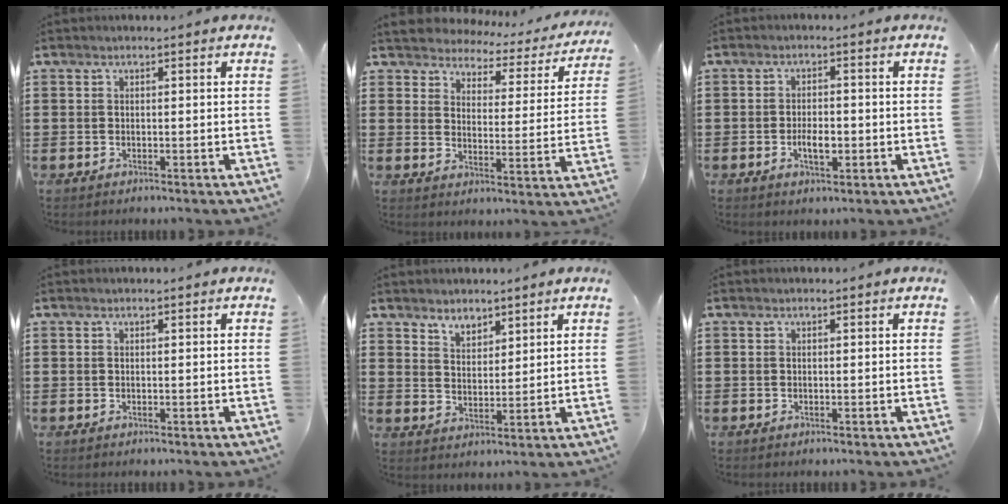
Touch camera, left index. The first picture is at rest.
{"total": 2.8, "force": [2.7, 0.8, -0.3], "torque": [-0.019, -0.024, 0.039]}
{"total": 3.5, "force": [-0.8, 1.5, 3.0], "torque": [-0.046, 0.001, -0.015]}
{"total": 0.0}
{"total": 3.4, "force": [3.1, 1.5, -0.1], "torque": [-0.011, -0.002, 0.058]}
{"total": 0.0}